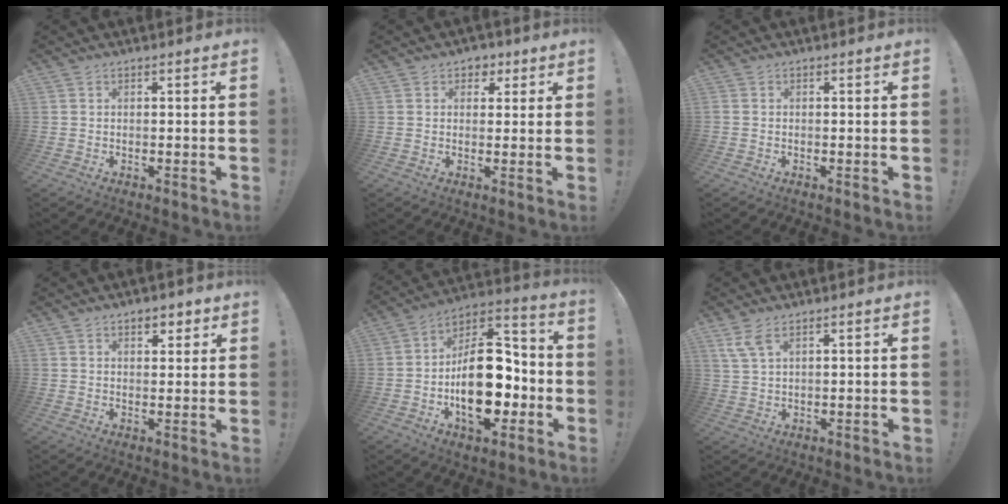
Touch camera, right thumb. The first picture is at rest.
{"total": 4.1, "force": [2.0, 3.5, 1.1], "torque": [-0.004, -0.009, 0.034]}
{"total": 0.0}
{"total": 3.6, "force": [2.3, 2.4, 1.4], "torque": [-0.007, -0.010, 0.037]}
{"total": 22.8, "force": [-4.9, 13.5, 17.7], "torque": [-0.275, 0.033, -0.063]}
{"total": 5.4, "force": [3.4, 1.8, 3.7], "torque": [-0.085, -0.006, 0.067]}